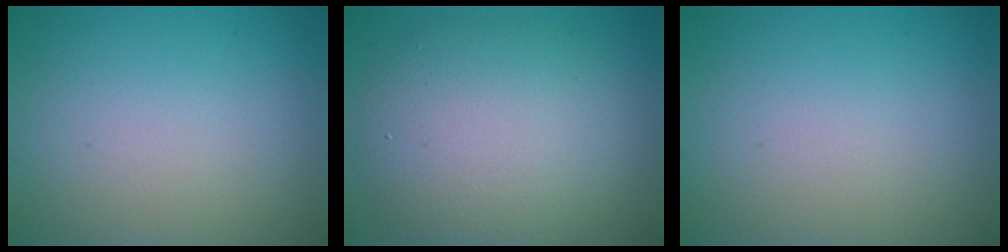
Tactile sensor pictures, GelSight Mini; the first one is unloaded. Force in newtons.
{"total": 8.3, "press": 8.3, "slide": 0.3}
{"total": 0.0}